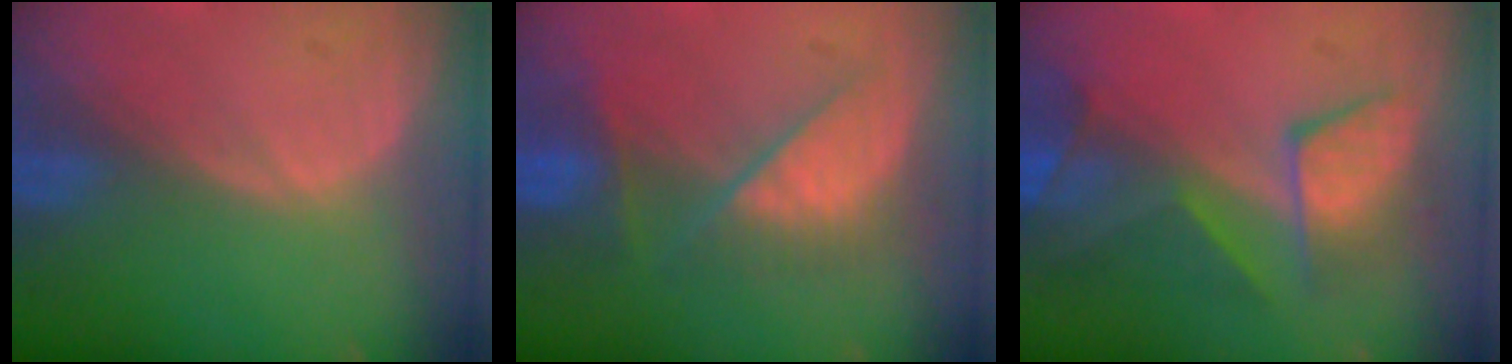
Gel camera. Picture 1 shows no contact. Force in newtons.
{"total": 7.2, "press": 7.2, "slide": 0.6}
{"total": 9.3, "press": 8.4, "slide": 4.0}